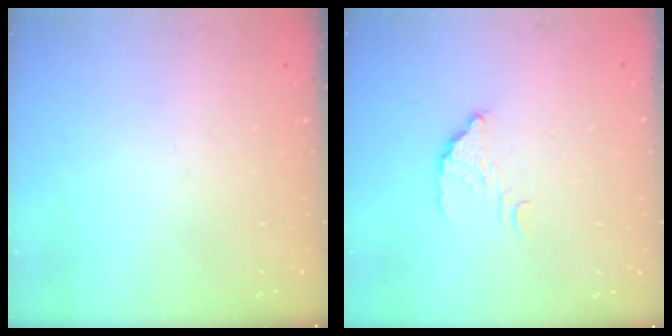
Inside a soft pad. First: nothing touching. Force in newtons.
{"total": 3.3, "press": 3.3, "slide": 0.0}